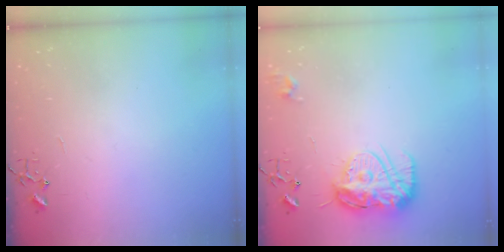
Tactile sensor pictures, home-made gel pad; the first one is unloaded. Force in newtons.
{"total": 14.9, "press": 14.8, "slide": 1.2}